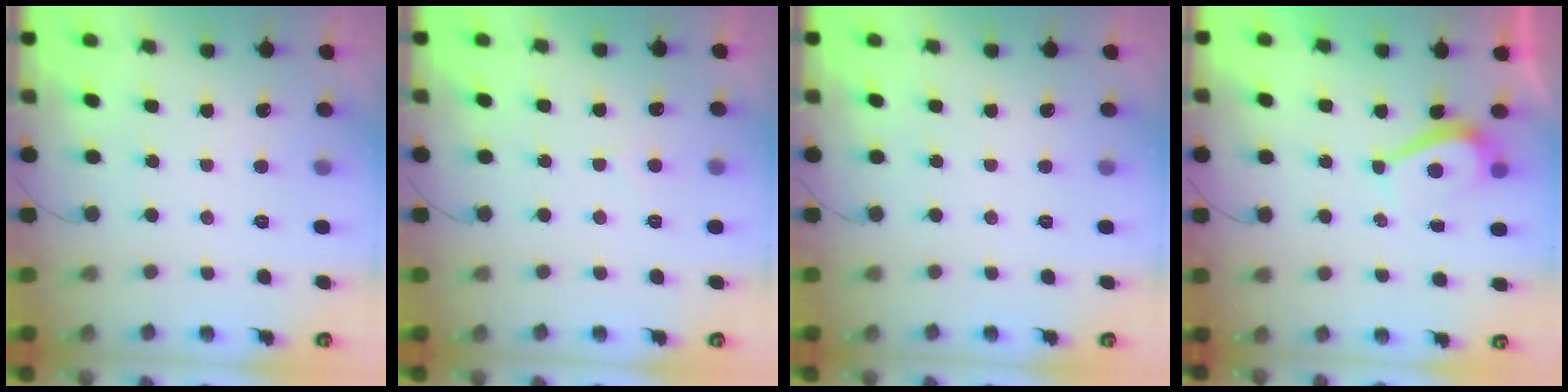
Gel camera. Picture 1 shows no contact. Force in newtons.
{"total": 1.7, "press": 1.7, "slide": 0.2}
{"total": 0.0}
{"total": 2.2, "press": 2.1, "slide": 0.6}